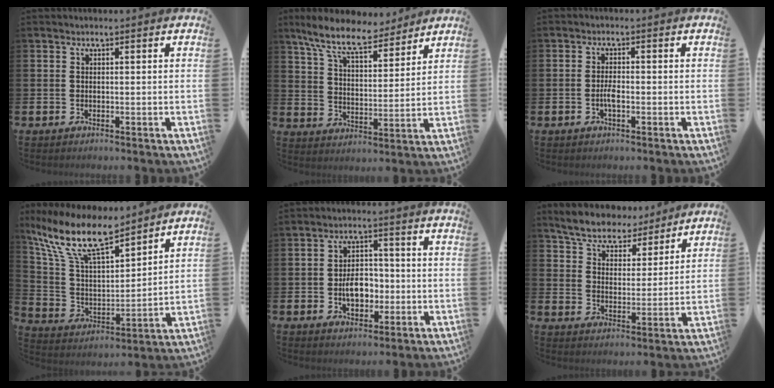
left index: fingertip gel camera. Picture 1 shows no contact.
{"total": 9.6, "force": [8.4, 2.6, 3.9], "torque": [-0.105, -0.036, 0.152]}
{"total": 2.1, "force": [-0.6, 0.7, 1.9], "torque": [-0.034, 0.001, -0.012]}
{"total": 12.3, "force": [10.1, 2.9, 6.4], "torque": [-0.170, -0.055, 0.178]}
{"total": 5.2, "force": [-1.2, 3.6, 3.6], "torque": [-0.053, 0.004, -0.028]}
{"total": 6.6, "force": [6.3, 1.8, 0.7], "torque": [-0.053, -0.038, 0.113]}